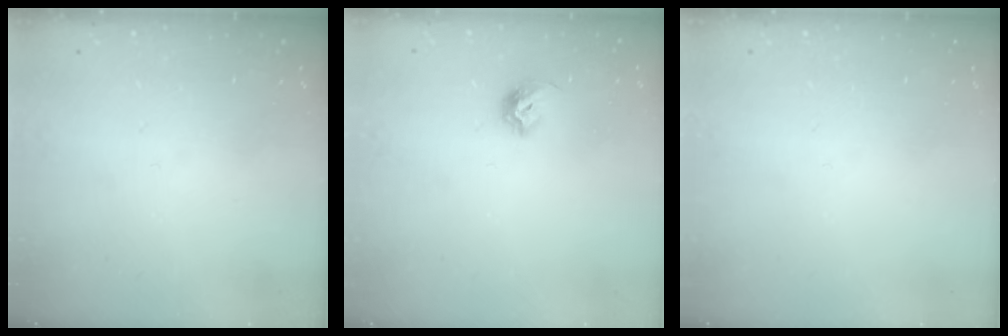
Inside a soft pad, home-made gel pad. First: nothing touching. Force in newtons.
{"total": 7.7, "press": 7.7, "slide": 1.0}
{"total": 0.0}